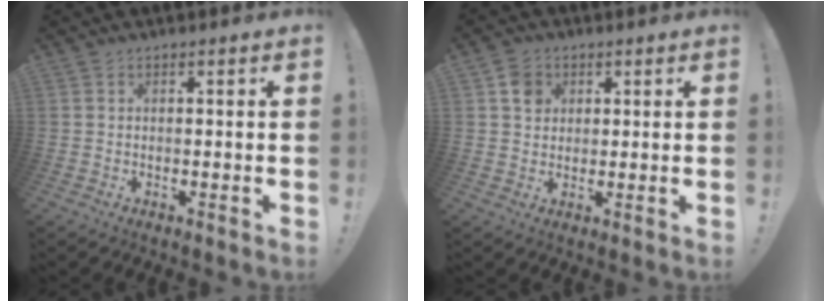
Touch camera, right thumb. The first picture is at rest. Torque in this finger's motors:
{"motor_torque": [0.08, 0.77, 0.17, -0.16, 0.12]}